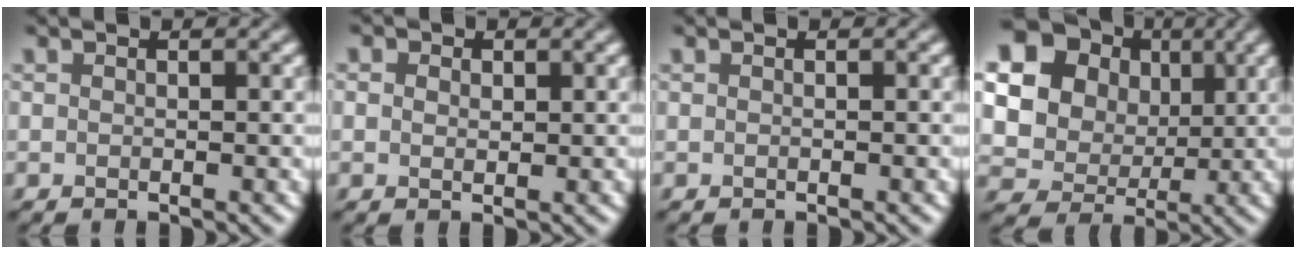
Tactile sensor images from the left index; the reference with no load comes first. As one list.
[{"total": 1.7, "force": [0.7, 1.2, 0.9], "torque": [-0.010, 0.011, -0.006]}, {"total": 0.0}, {"total": 18.8, "force": [6.7, 16.0, 7.2], "torque": [-0.196, 0.014, 0.118]}]